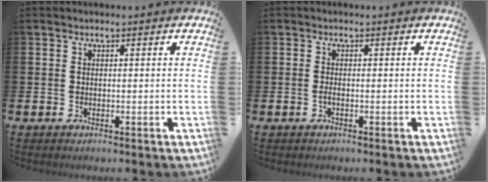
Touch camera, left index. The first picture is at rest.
{"total": 0.8, "force": [-0.4, 0.2, 0.7], "torque": [-0.020, 0.001, -0.006]}